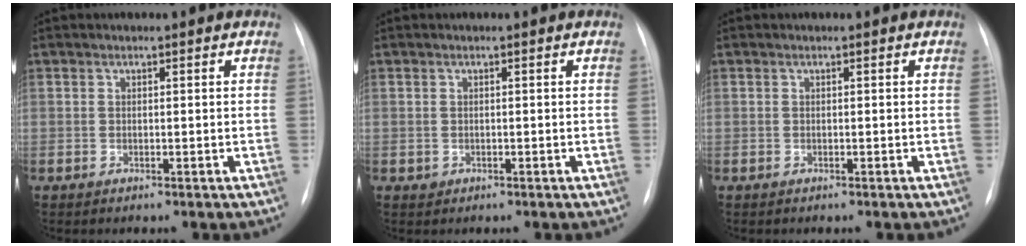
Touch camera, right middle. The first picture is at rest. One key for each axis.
{"total": 0.7, "fx": -0.2, "fy": 0.7, "fz": 0.1, "tx": 0.000, "ty": 0.003, "tz": -0.002}
{"total": 0.0}